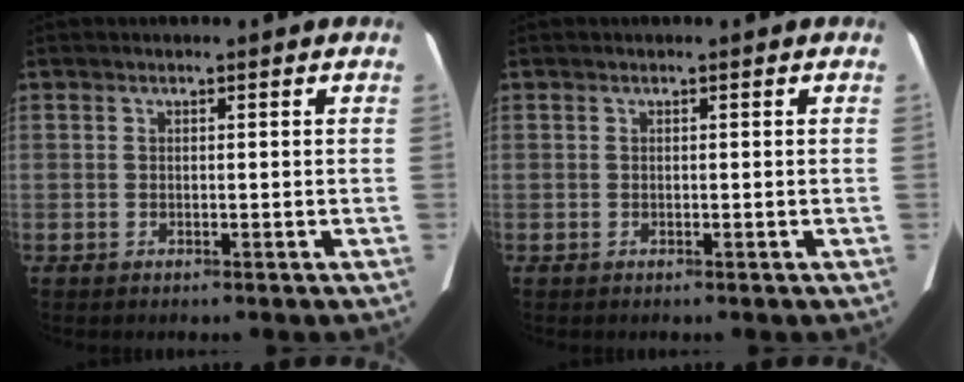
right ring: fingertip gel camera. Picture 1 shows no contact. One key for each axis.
{"total": 0.0}